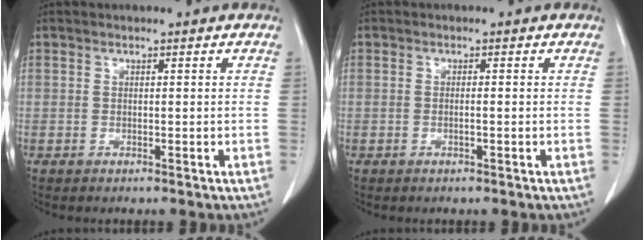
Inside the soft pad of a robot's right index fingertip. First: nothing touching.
{"total": 0.6, "force": [-0.2, 0.0, 0.6], "torque": [-0.013, 0.001, -0.002]}